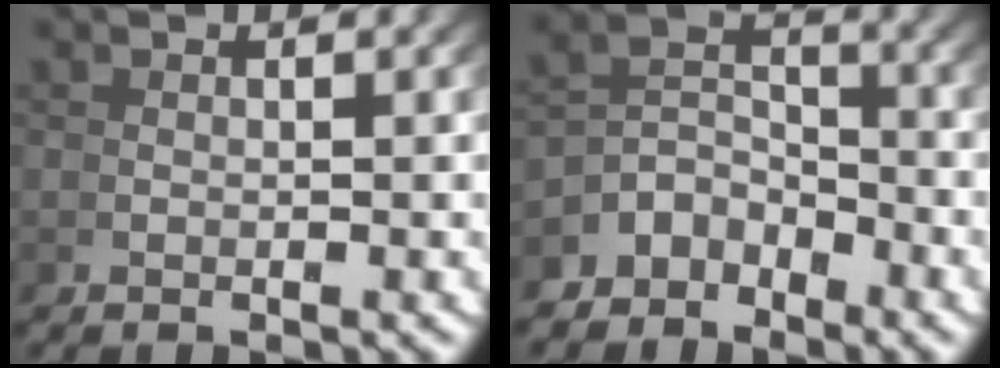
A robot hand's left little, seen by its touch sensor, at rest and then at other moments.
{"total": 5.0, "force": [-1.7, 3.9, 2.5], "torque": [-0.042, -0.015, -0.031]}